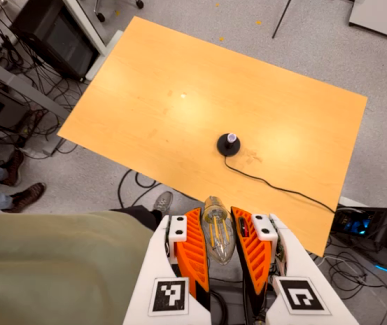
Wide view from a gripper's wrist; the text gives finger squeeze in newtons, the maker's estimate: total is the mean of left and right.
{"total": 19.2, "left": 21.2, "right": 17.3}